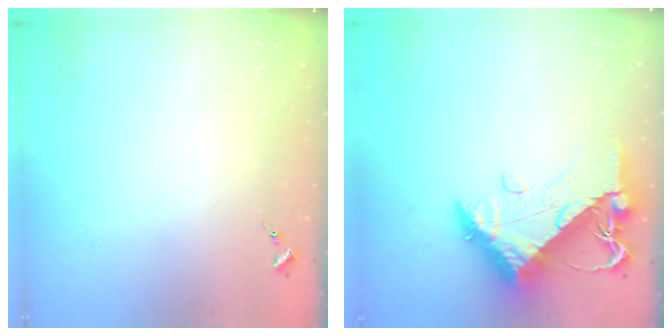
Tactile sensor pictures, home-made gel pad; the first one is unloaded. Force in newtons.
{"total": 13.2, "press": 13.2, "slide": 1.4}